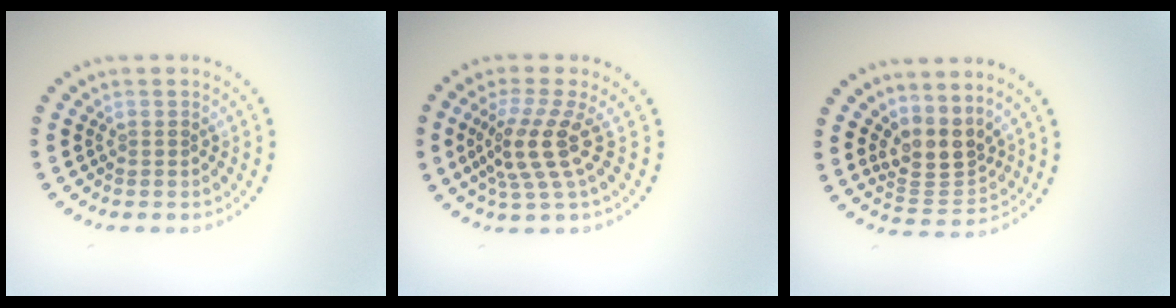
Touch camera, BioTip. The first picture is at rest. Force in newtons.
{"total": 4.1, "press": 3.0, "slide": 2.7}
{"total": 3.5, "press": 2.7, "slide": 2.2}